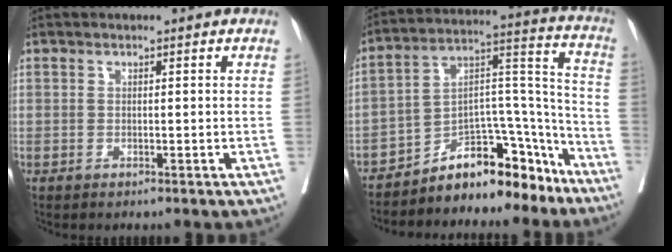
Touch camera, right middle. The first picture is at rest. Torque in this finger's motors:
{"motor_torque": [1.09, -1.05, 0.17, 0.06]}